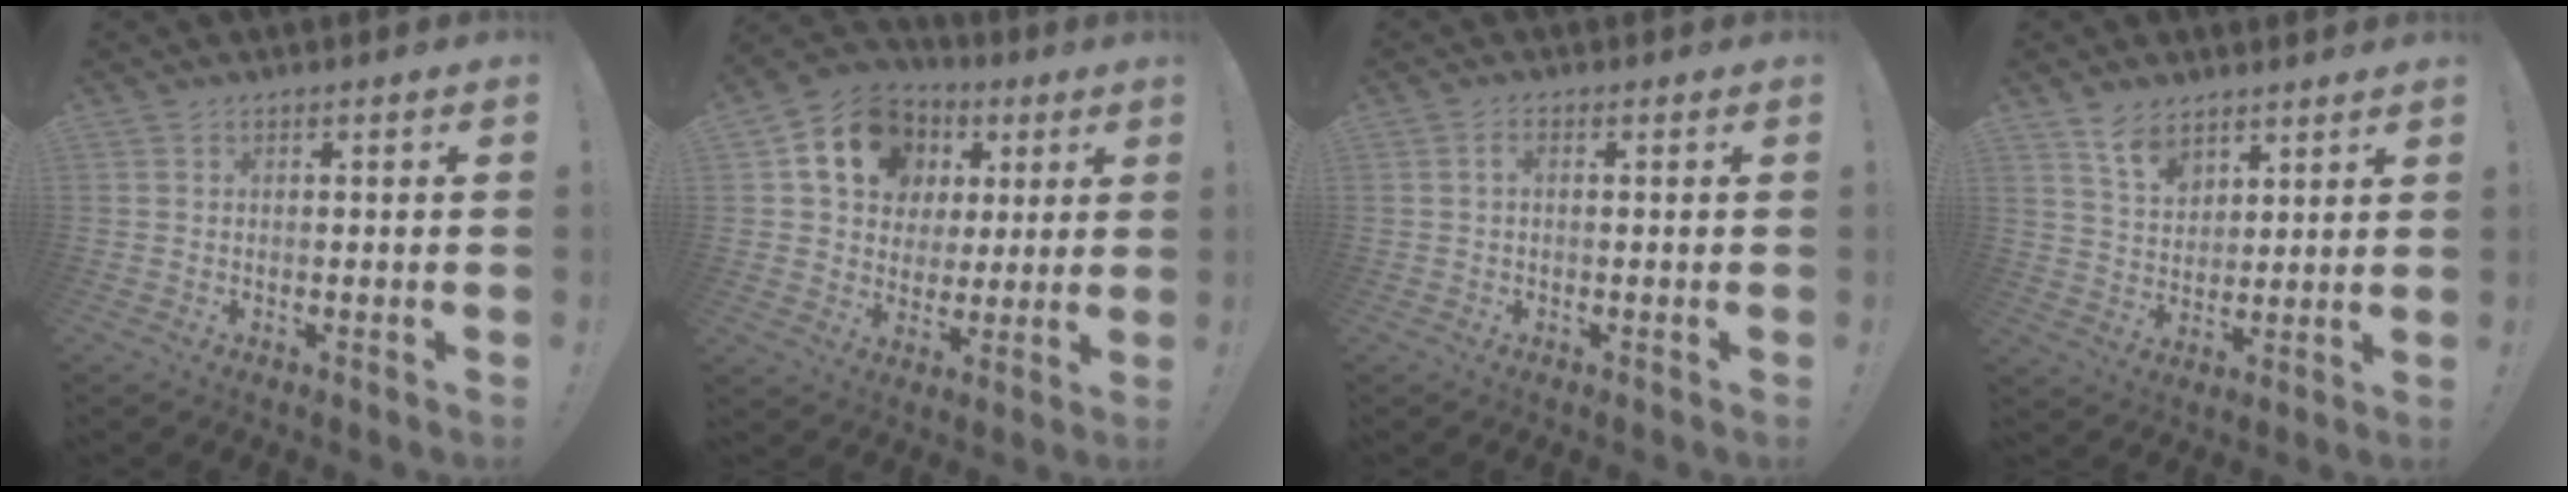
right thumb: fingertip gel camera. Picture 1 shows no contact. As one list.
[{"total": 15.5, "force": [6.1, 12.7, 6.7], "torque": [-0.098, -0.026, 0.129]}, {"total": 1.7, "force": [0.0, 0.9, 1.4], "torque": [-0.026, 0.004, -0.002]}, {"total": 8.3, "force": [6.1, 4.5, 3.4], "torque": [-0.067, -0.034, 0.115]}]